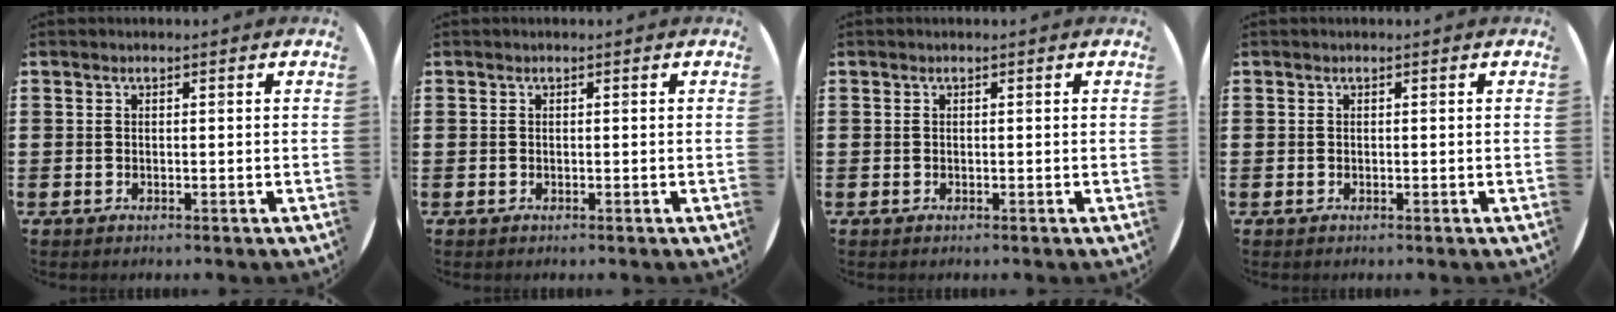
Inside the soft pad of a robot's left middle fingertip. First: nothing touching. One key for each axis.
{"total": 0.0}
{"total": 0.0}
{"total": 0.0}